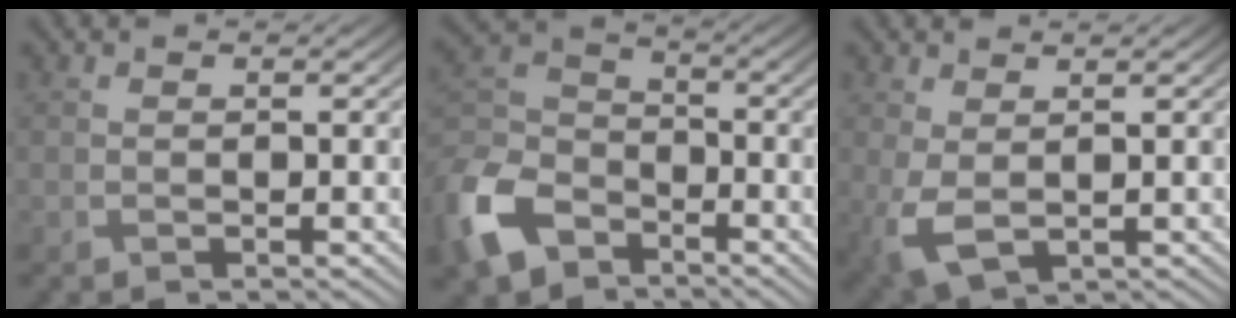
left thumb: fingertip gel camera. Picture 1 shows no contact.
{"total": 11.7, "force": [-6.9, 7.6, 5.6], "torque": [-0.156, -0.022, -0.155]}
{"total": 4.3, "force": [0.2, 2.4, 3.6], "torque": [-0.098, -0.008, 0.007]}